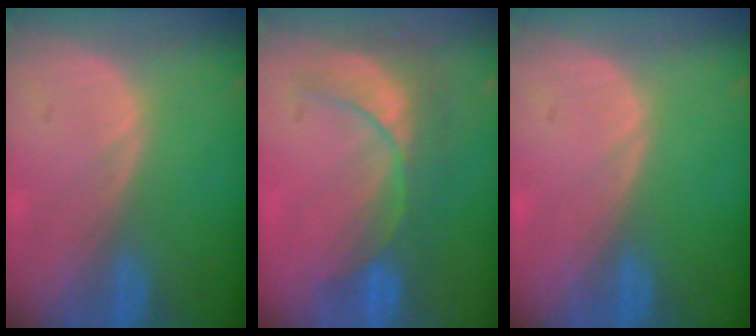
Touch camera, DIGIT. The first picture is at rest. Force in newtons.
{"total": 9.0, "press": 7.7, "slide": 4.5}
{"total": 0.0}